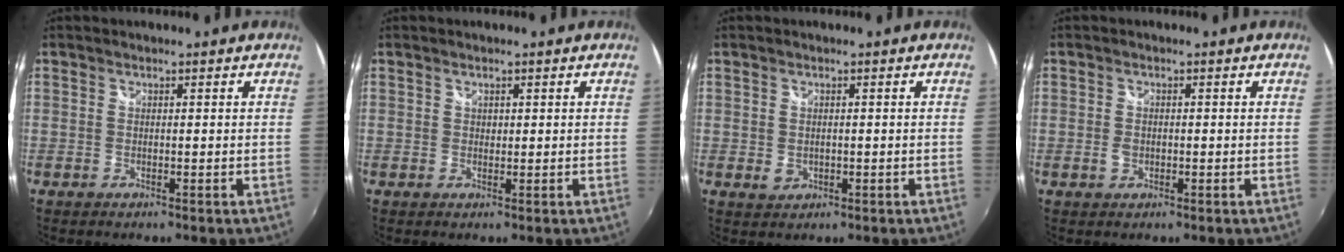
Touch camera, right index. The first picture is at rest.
{"total": 0.9, "force": [0.4, 0.8, 0.3], "torque": [-0.001, 0.003, 0.006]}
{"total": 1.9, "force": [-0.2, 1.6, 1.1], "torque": [-0.019, -0.002, -0.002]}
{"total": 1.6, "force": [-0.4, 1.1, 1.0], "torque": [-0.020, 0.000, -0.009]}